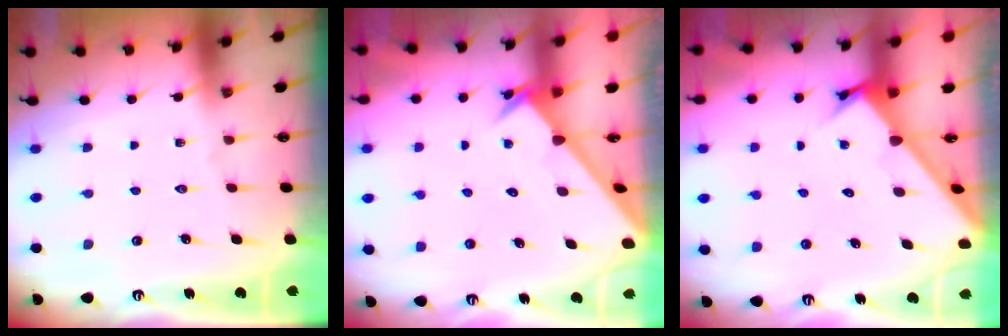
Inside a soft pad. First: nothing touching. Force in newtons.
{"total": 2.4, "press": 2.4, "slide": 0.2}
{"total": 2.4, "press": 2.4, "slide": 0.2}